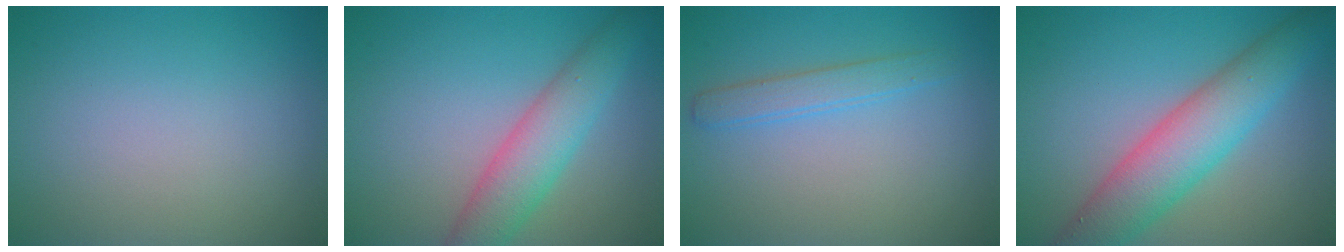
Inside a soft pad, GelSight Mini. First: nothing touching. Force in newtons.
{"total": 4.9, "press": 4.9, "slide": 0.1}
{"total": 2.0, "press": 2.0, "slide": 0.0}
{"total": 7.0, "press": 7.0, "slide": 0.2}